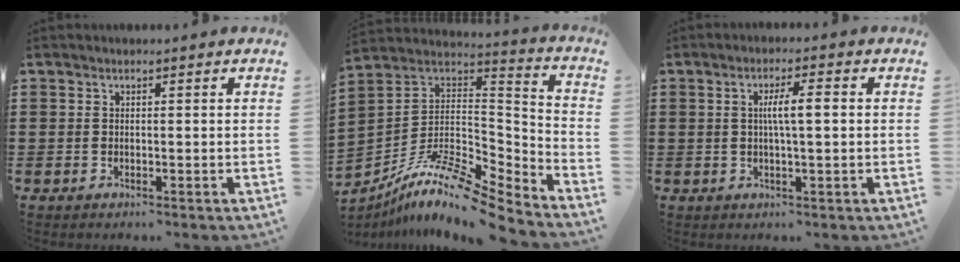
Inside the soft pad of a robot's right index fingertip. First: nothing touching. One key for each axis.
{"total": 11.8, "fx": -8.9, "fy": 2.6, "fz": 7.2, "tx": -0.145, "ty": 0.008, "tz": -0.178}
{"total": 4.2, "fx": 0.3, "fy": 0.5, "fz": 4.1, "tx": -0.076, "ty": 0.001, "tz": 0.000}